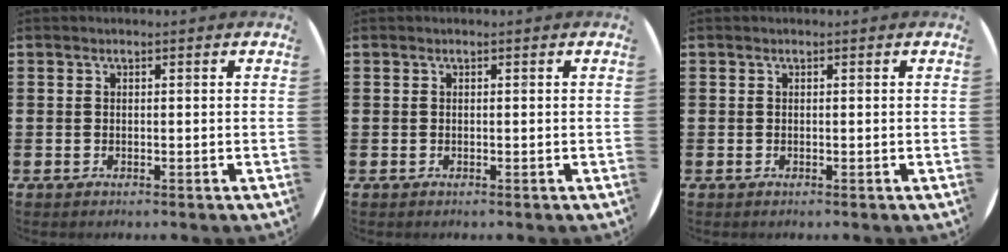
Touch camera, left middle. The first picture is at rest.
{"total": 0.0}
{"total": 0.0}